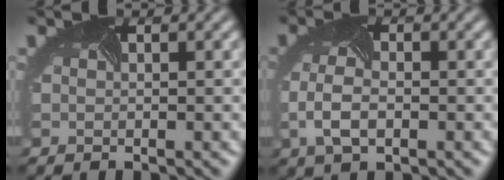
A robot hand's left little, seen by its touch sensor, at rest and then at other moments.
{"total": 3.1, "force": [-1.3, 1.7, 2.3], "torque": [-0.067, -0.007, -0.017]}